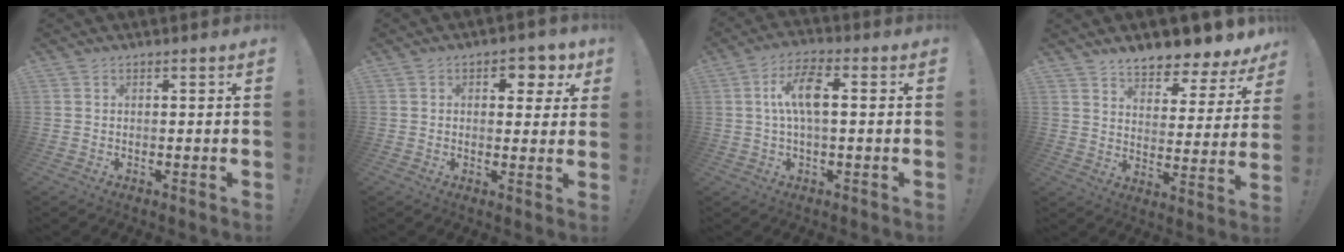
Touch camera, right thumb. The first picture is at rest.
{"total": 5.8, "force": [2.5, 3.9, 3.5], "torque": [-0.023, -0.014, 0.035]}
{"total": 9.9, "force": [1.2, 3.8, 9.1], "torque": [-0.170, 0.008, 0.019]}
{"total": 8.1, "force": [7.5, 1.8, 2.3], "torque": [-0.037, -0.074, 0.131]}